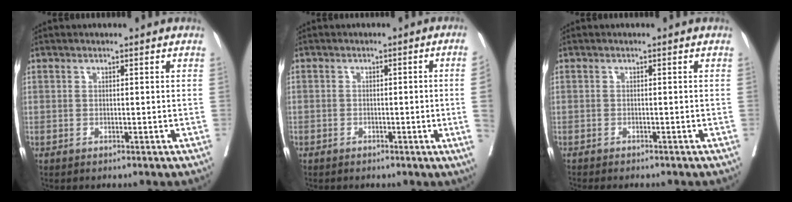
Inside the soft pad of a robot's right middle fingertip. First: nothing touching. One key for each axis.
{"total": 3.9, "fx": -0.9, "fy": -0.6, "fz": 3.8, "tx": -0.044, "ty": 0.002, "tz": -0.013}
{"total": 4.6, "fx": -4.1, "fy": 0.7, "fz": 2.0, "tx": -0.022, "ty": -0.008, "tz": -0.057}